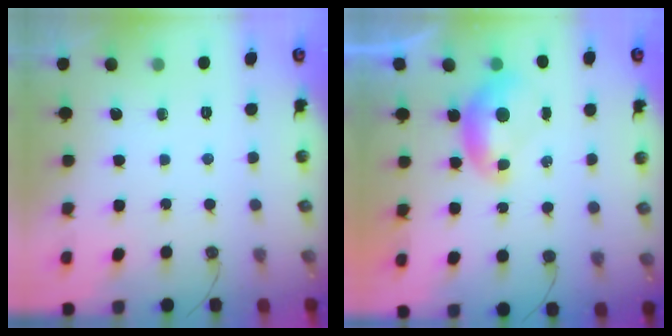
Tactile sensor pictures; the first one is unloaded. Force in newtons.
{"total": 0.0}